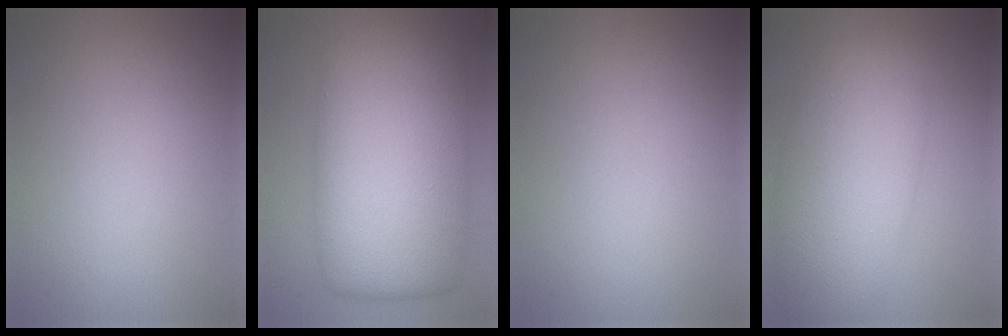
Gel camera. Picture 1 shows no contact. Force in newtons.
{"total": 14.9, "press": 14.9, "slide": 0.5}
{"total": 0.0}
{"total": 8.3, "press": 8.3, "slide": 0.2}